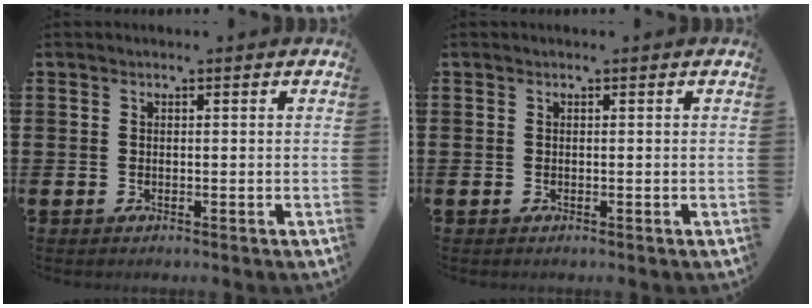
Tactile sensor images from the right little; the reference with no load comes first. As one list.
[{"total": 0.0}]